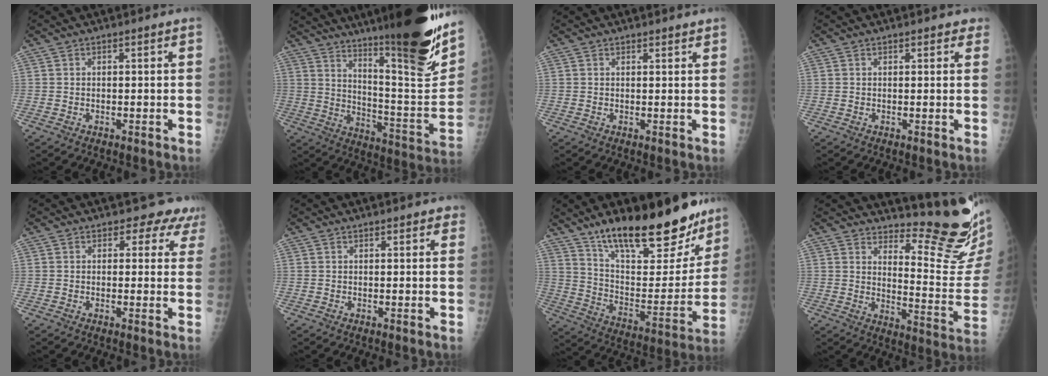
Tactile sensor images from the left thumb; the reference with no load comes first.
{"total": 29.5, "force": [20.7, 4.4, 20.6], "torque": [-0.291, -0.117, 0.303]}
{"total": 1.4, "force": [1.3, 0.4, 0.3], "torque": [0.003, -0.006, 0.018]}
{"total": 2.0, "force": [1.6, 1.0, 0.7], "torque": [0.012, 0.000, 0.012]}
{"total": 5.8, "force": [4.6, 3.4, 0.7], "torque": [0.034, -0.021, 0.038]}
{"total": 1.8, "force": [1.5, 0.8, 0.7], "torque": [0.006, 0.000, 0.013]}
{"total": 28.1, "force": [20.1, 9.6, 17.1], "torque": [-0.216, -0.087, 0.316]}
{"total": 17.0, "force": [14.7, 2.9, 8.1], "torque": [-0.081, -0.173, 0.188]}